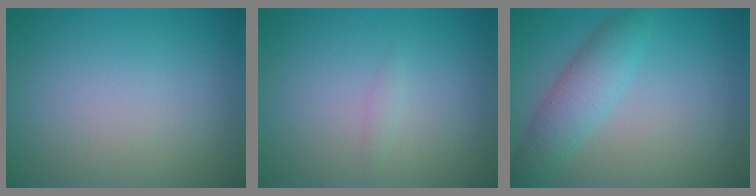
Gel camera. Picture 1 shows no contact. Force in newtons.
{"total": 0.6, "press": 0.6, "slide": 0.0}
{"total": 3.5, "press": 3.5, "slide": 0.1}